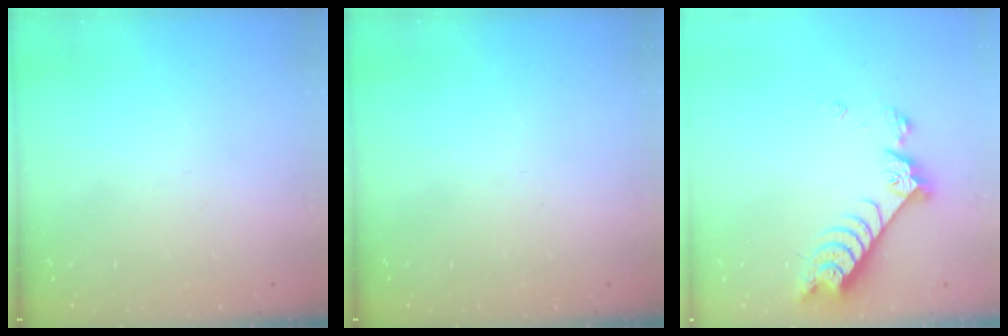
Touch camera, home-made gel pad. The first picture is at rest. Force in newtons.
{"total": 0.0}
{"total": 7.6, "press": 7.6, "slide": 0.8}